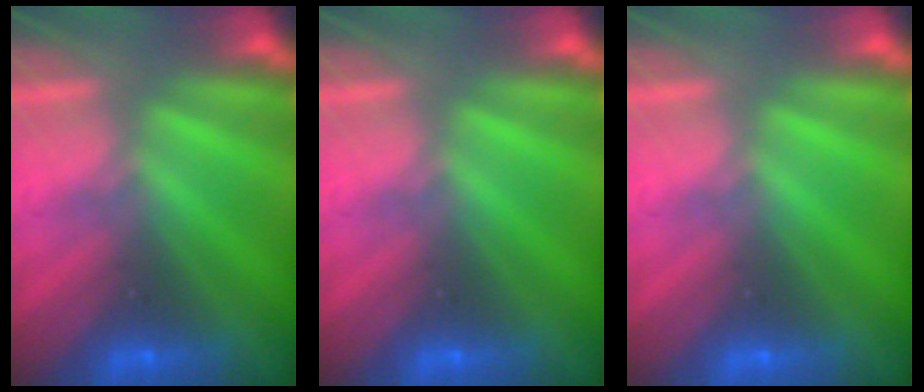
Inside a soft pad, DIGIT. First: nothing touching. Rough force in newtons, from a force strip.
{"total": 0.0}
{"total": 0.0}